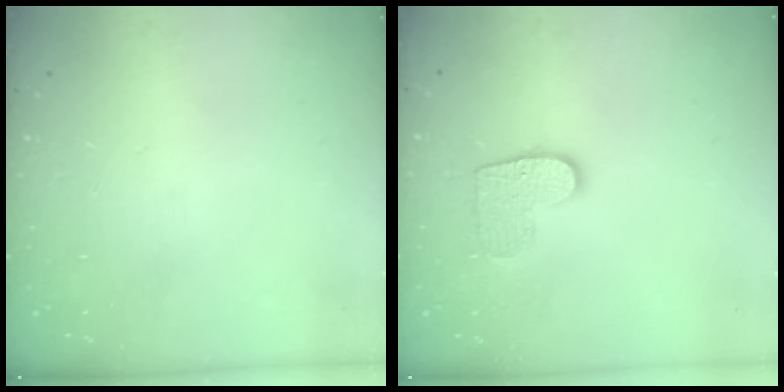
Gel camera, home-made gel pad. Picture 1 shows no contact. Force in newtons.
{"total": 9.2, "press": 9.2, "slide": 0.3}